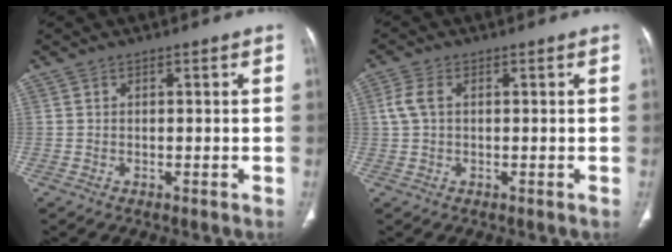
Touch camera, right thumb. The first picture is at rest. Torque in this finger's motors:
{"motor_torque": [-0.05, 0.05, 0.02, -0.02, 0.01]}